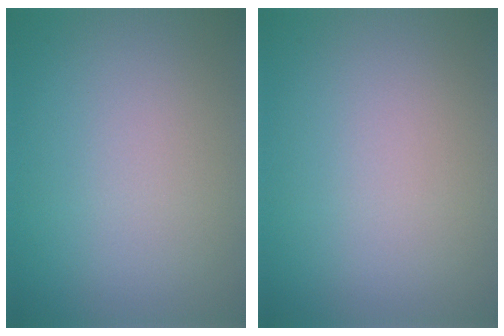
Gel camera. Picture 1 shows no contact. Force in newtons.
{"total": 0.0}